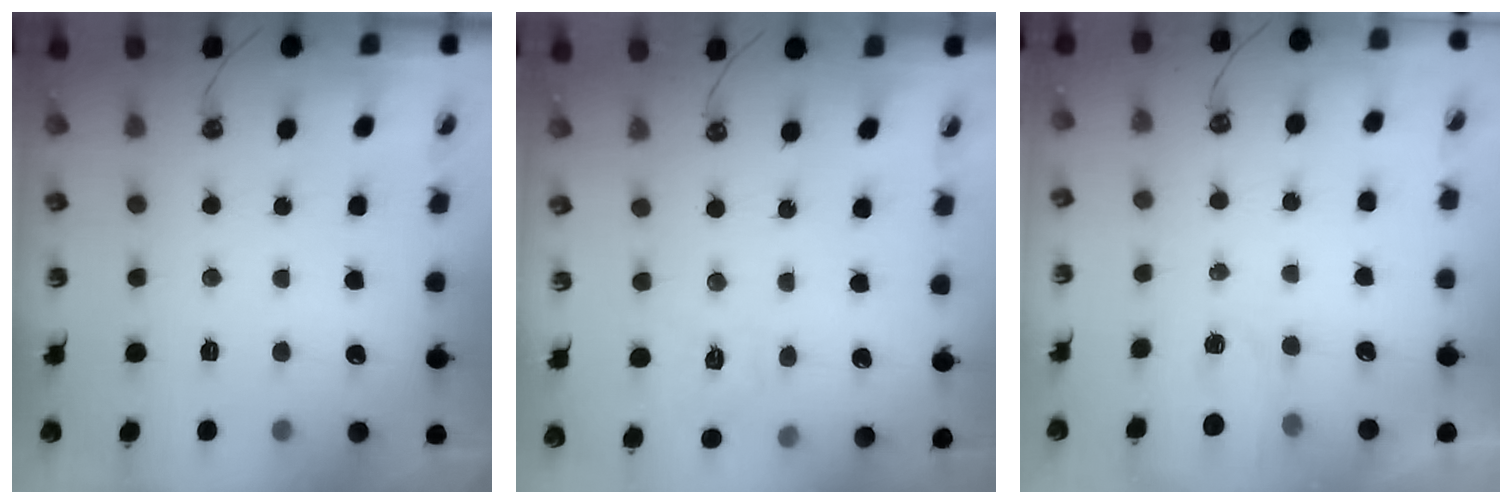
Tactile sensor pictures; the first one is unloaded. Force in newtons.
{"total": 8.9, "press": 8.8, "slide": 1.0}
{"total": 1.9, "press": 1.9, "slide": 0.3}